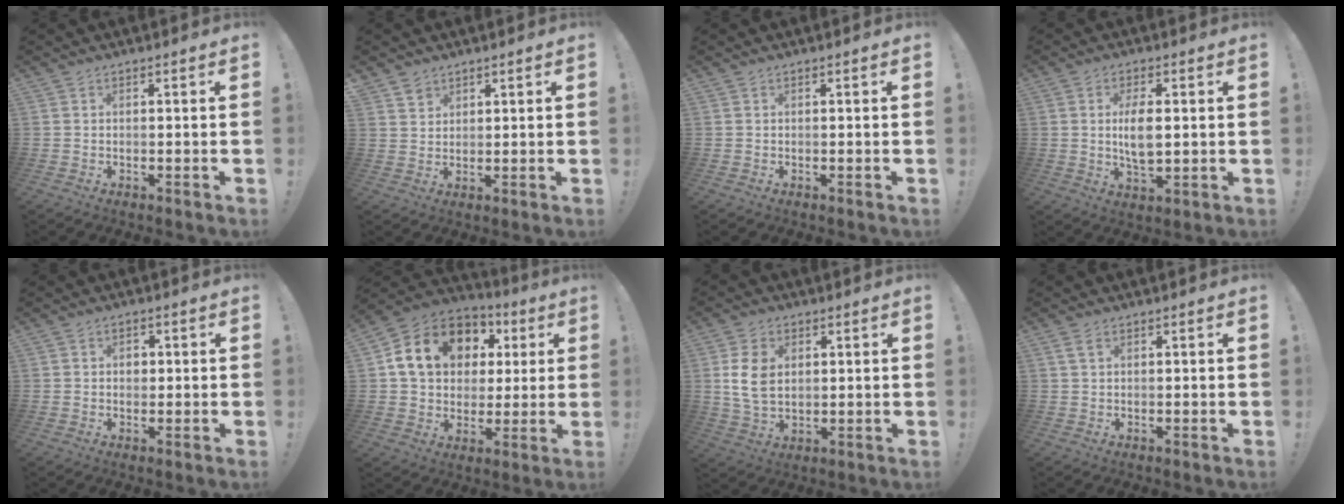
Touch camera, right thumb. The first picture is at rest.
{"total": 3.4, "force": [2.6, 2.1, 0.4], "torque": [-0.007, -0.015, 0.050]}
{"total": 0.0}
{"total": 7.5, "force": [0.9, 3.9, 6.3], "torque": [-0.117, -0.006, 0.009]}
{"total": 2.2, "force": [0.0, 1.8, 1.2], "torque": [-0.015, 0.000, -0.004]}
{"total": 17.5, "force": [6.3, 13.2, 9.7], "torque": [-0.155, -0.009, 0.128]}
{"total": 9.9, "force": [2.0, 7.1, 6.6], "torque": [-0.115, -0.003, 0.038]}
{"total": 2.4, "force": [1.1, 1.0, 1.9], "torque": [-0.035, 0.001, 0.019]}